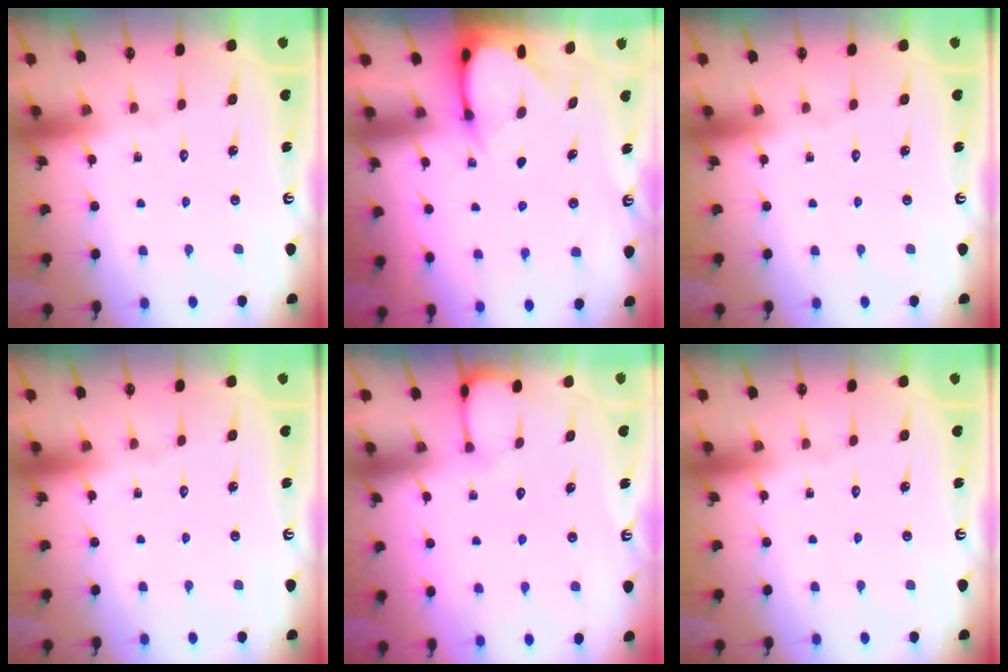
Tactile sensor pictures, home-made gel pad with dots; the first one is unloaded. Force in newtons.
{"total": 4.0, "press": 4.0, "slide": 0.4}
{"total": 0.0}
{"total": 0.0}
{"total": 2.0, "press": 2.0, "slide": 0.3}
{"total": 0.0}